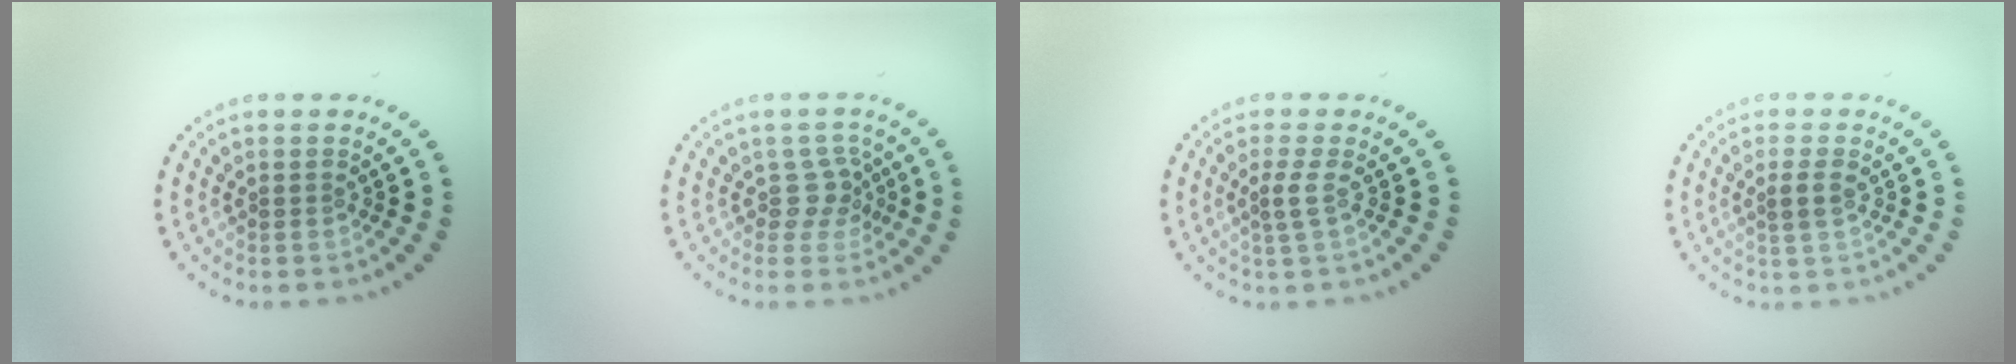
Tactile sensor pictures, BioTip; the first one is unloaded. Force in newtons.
{"total": 2.0, "press": 1.4, "slide": 1.4}
{"total": 1.3, "press": 1.0, "slide": 0.9}
{"total": 1.3, "press": 1.1, "slide": 0.7}